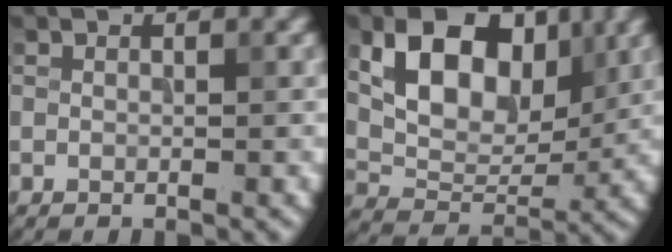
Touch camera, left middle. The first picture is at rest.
{"total": 9.2, "force": [3.4, 6.0, 6.1], "torque": [-0.104, -0.006, 0.058]}